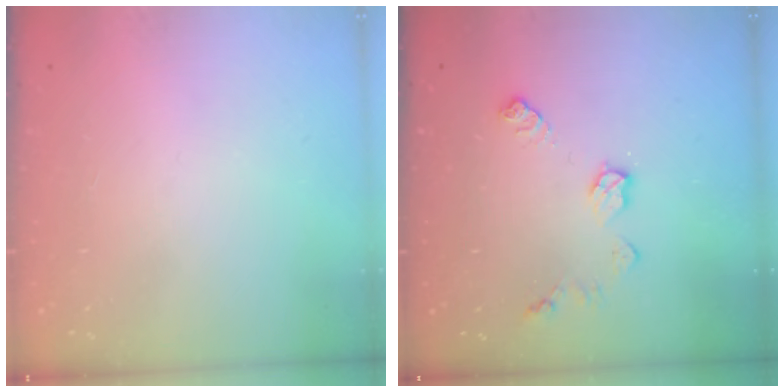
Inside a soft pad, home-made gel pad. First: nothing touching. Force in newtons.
{"total": 9.0, "press": 9.0, "slide": 0.3}